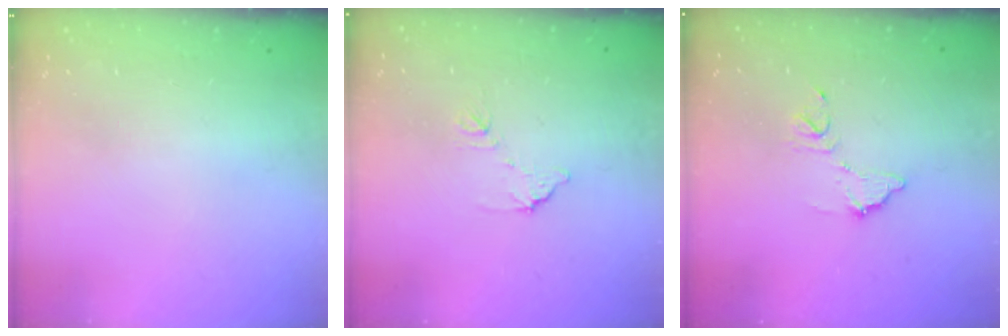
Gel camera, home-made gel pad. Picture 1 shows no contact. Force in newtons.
{"total": 6.6, "press": 6.6, "slide": 0.4}
{"total": 9.5, "press": 9.5, "slide": 0.4}